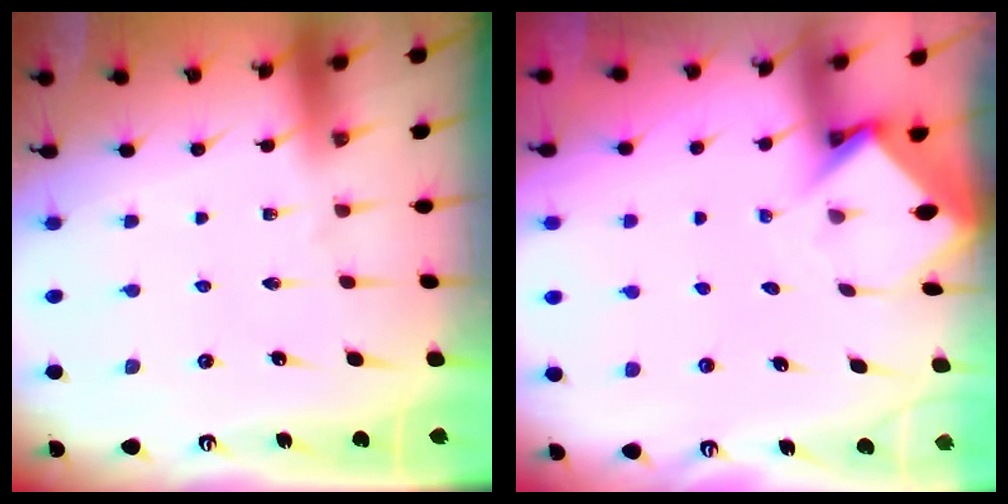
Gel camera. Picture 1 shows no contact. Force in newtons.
{"total": 3.7, "press": 3.7, "slide": 0.2}